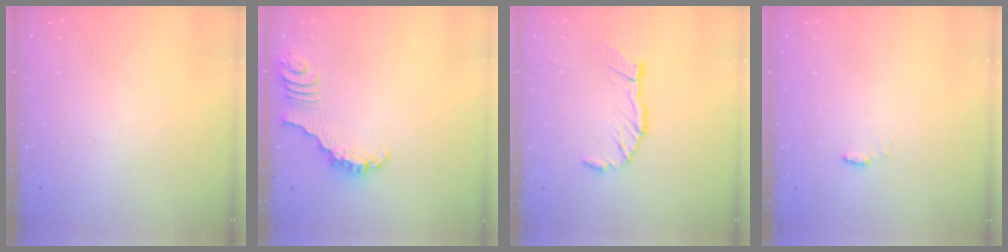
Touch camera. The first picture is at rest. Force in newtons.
{"total": 2.9, "press": 2.9, "slide": 0.3}
{"total": 10.8, "press": 10.7, "slide": 1.3}
{"total": 2.9, "press": 2.9, "slide": 0.5}